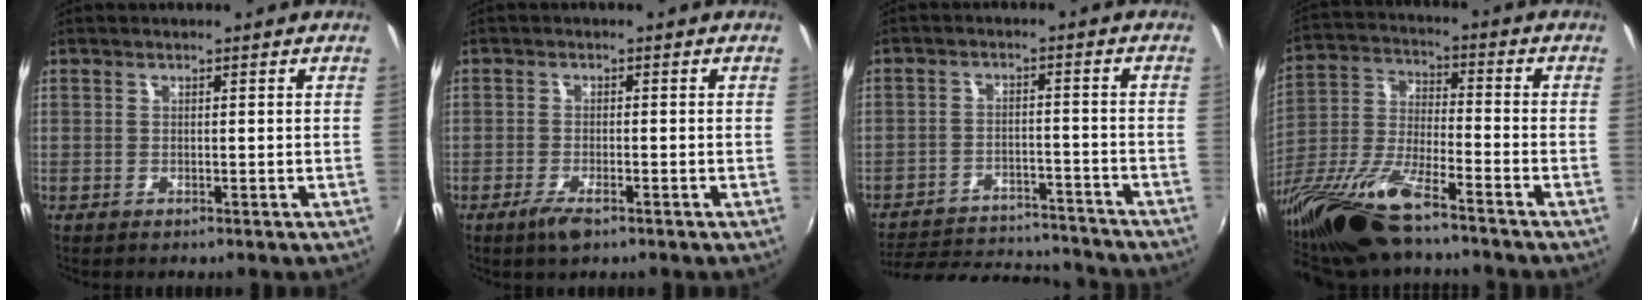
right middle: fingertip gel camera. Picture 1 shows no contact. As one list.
[{"total": 3.7, "force": [-2.4, 1.1, 2.6], "torque": [-0.061, -0.009, -0.046]}, {"total": 18.4, "force": [-16.4, 5.6, 6.3], "torque": [-0.138, 0.011, -0.217]}, {"total": 17.7, "force": [-13.3, 3.5, 11.1], "torque": [-0.239, -0.043, -0.253]}]